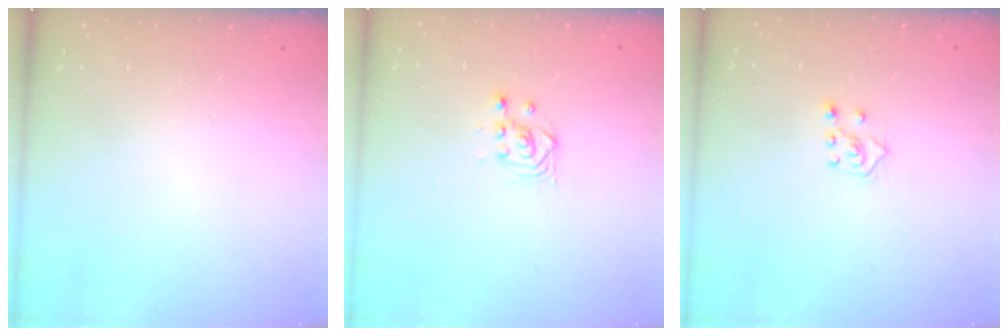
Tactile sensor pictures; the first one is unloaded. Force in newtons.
{"total": 3.3, "press": 3.3, "slide": 0.4}
{"total": 5.0, "press": 4.9, "slide": 0.8}